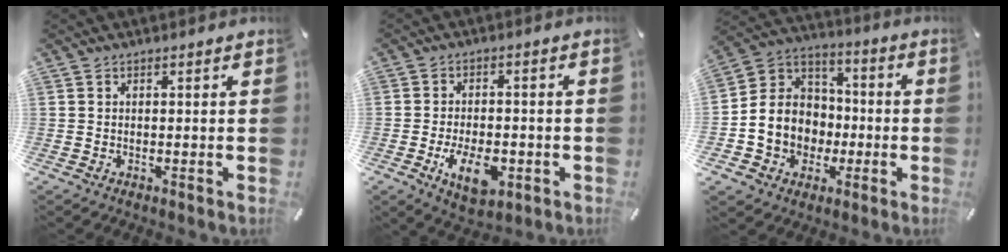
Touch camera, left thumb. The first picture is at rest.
{"total": 9.2, "force": [-3.2, 5.3, 6.9], "torque": [-0.127, -0.001, -0.057]}
{"total": 12.1, "force": [-3.4, 11.2, 3.1], "torque": [-0.082, 0.015, -0.055]}